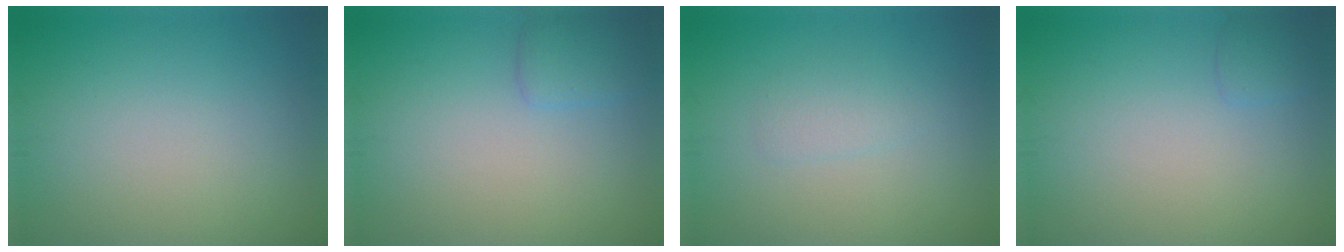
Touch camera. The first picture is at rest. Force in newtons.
{"total": 1.6, "press": 1.6, "slide": 0.1}
{"total": 1.3, "press": 1.3, "slide": 0.0}
{"total": 0.9, "press": 0.9, "slide": 0.1}